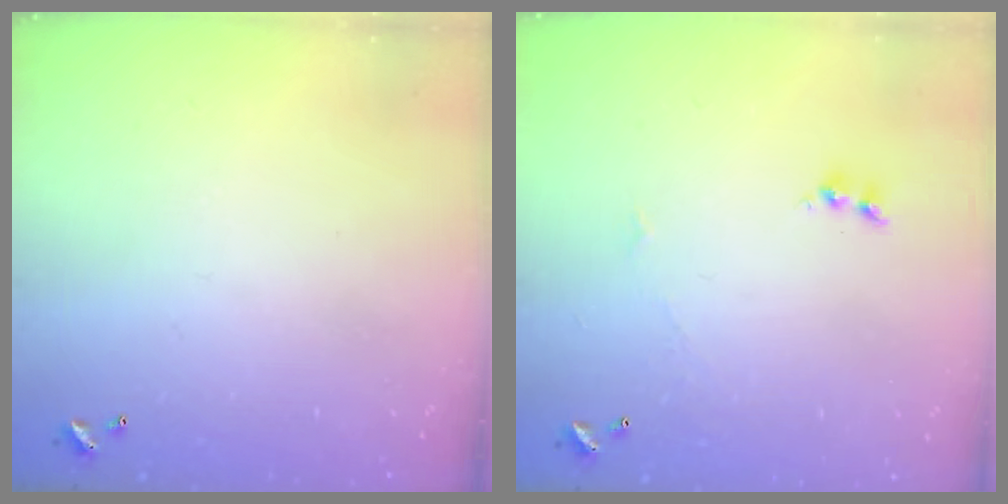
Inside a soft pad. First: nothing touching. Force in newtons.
{"total": 1.6, "press": 1.6, "slide": 0.2}